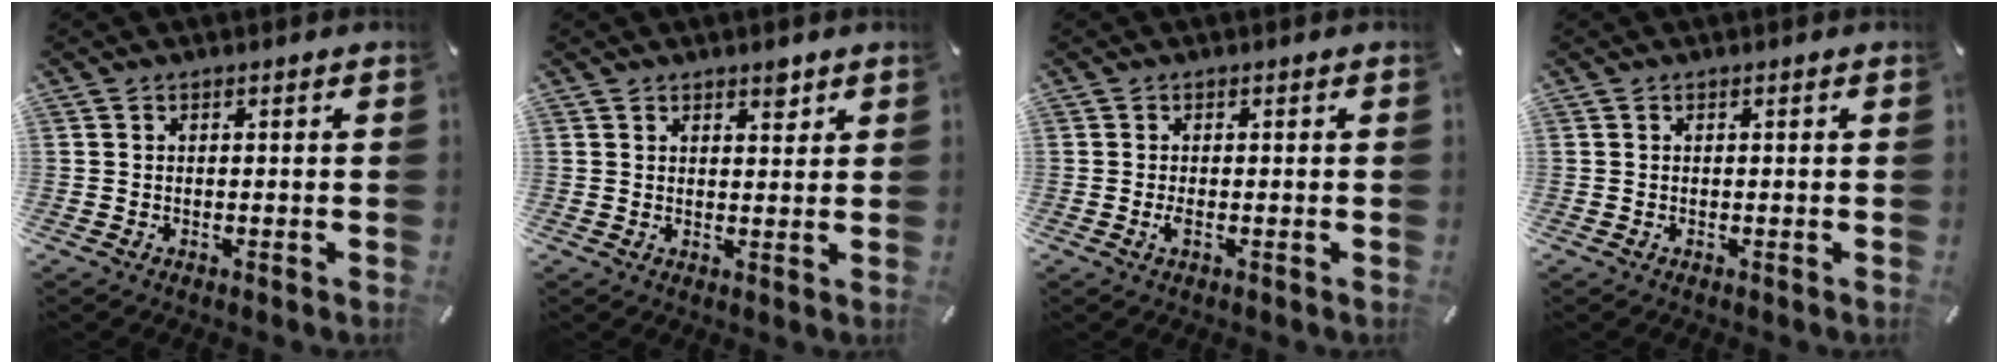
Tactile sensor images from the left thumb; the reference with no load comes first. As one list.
[{"total": 2.9, "force": [2.2, 1.4, 1.1], "torque": [0.007, -0.017, 0.034]}, {"total": 1.6, "force": [-0.3, 0.4, 1.5], "torque": [-0.035, -0.006, -0.006]}, {"total": 0.0}]